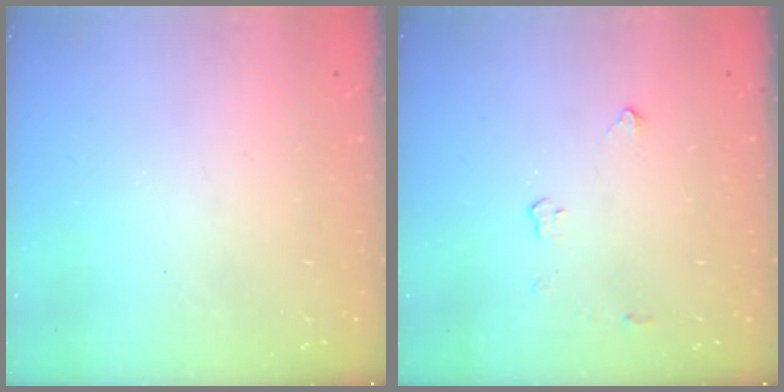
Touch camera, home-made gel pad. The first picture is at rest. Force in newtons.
{"total": 2.8, "press": 2.8, "slide": 0.5}